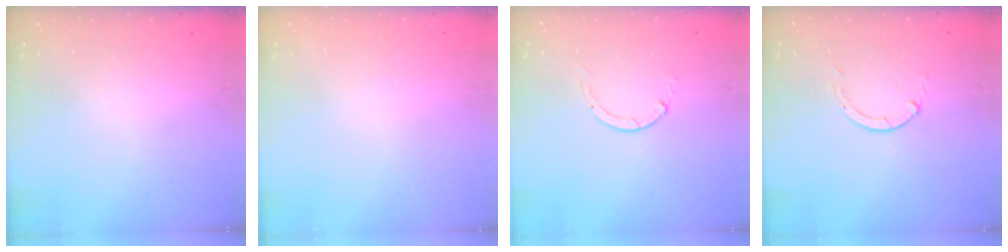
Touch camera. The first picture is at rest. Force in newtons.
{"total": 2.4, "press": 2.4, "slide": 0.2}
{"total": 0.0}
{"total": 0.0}